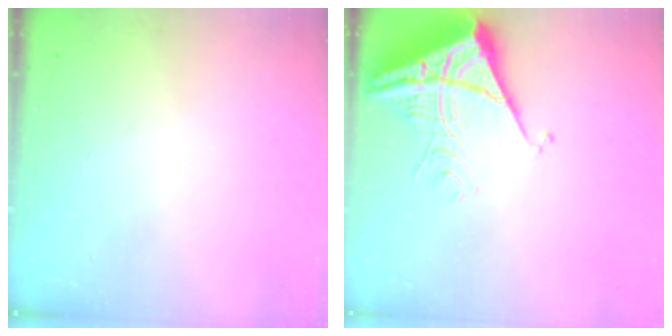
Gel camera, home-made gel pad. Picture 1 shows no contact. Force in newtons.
{"total": 9.1, "press": 9.1, "slide": 1.0}